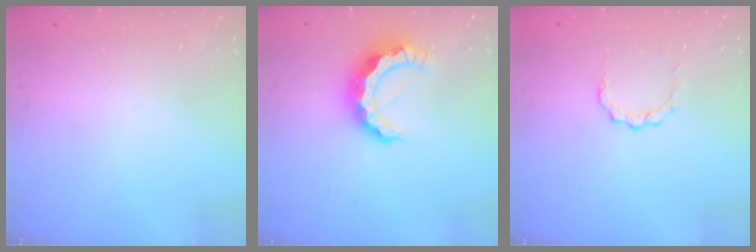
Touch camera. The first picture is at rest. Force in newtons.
{"total": 9.5, "press": 9.5, "slide": 0.8}
{"total": 4.7, "press": 4.7, "slide": 0.2}